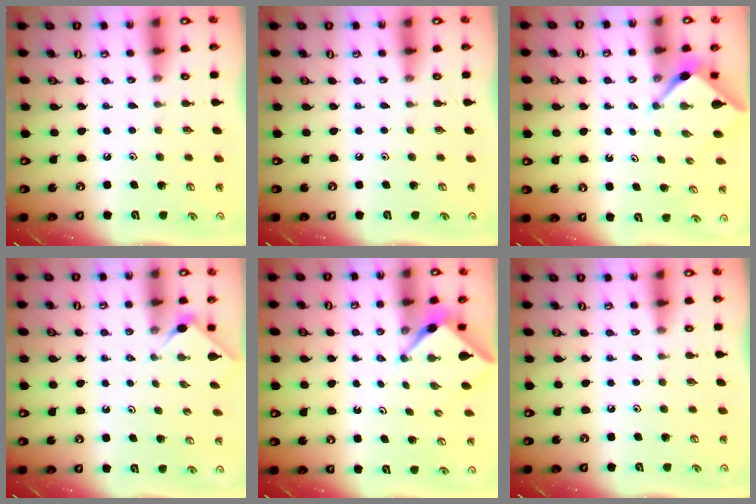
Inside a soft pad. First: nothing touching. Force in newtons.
{"total": 0.0}
{"total": 2.1, "press": 2.1, "slide": 0.3}
{"total": 1.9, "press": 1.8, "slide": 0.4}
{"total": 3.2, "press": 3.2, "slide": 0.3}
{"total": 0.0}